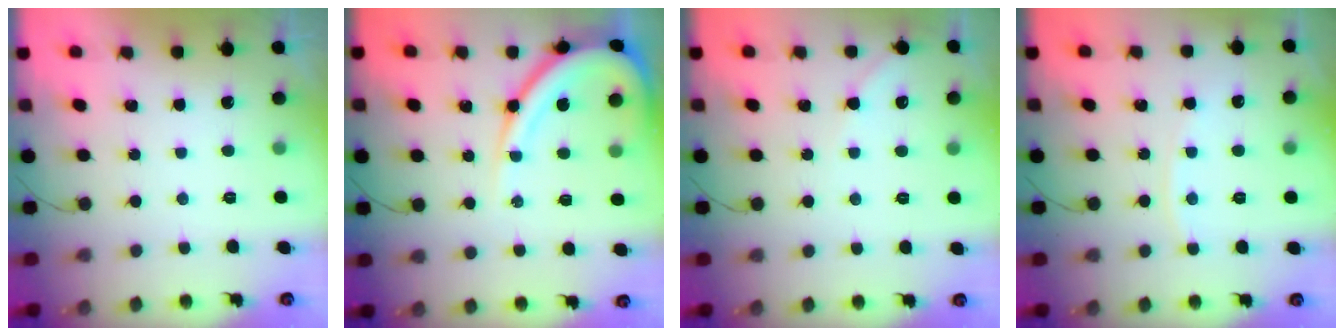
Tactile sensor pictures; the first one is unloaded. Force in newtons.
{"total": 14.0, "press": 13.9, "slide": 1.5}
{"total": 3.8, "press": 3.7, "slide": 0.5}
{"total": 4.4, "press": 4.4, "slide": 0.4}